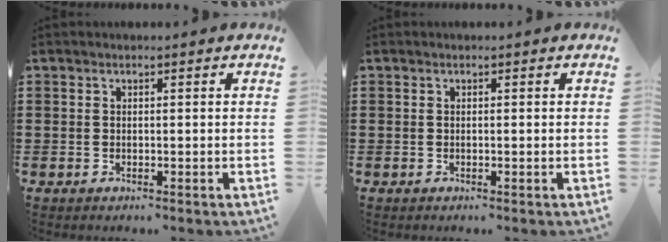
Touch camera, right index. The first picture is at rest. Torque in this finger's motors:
{"motor_torque": [-0.18, 0.20, 0.00, 0.00]}